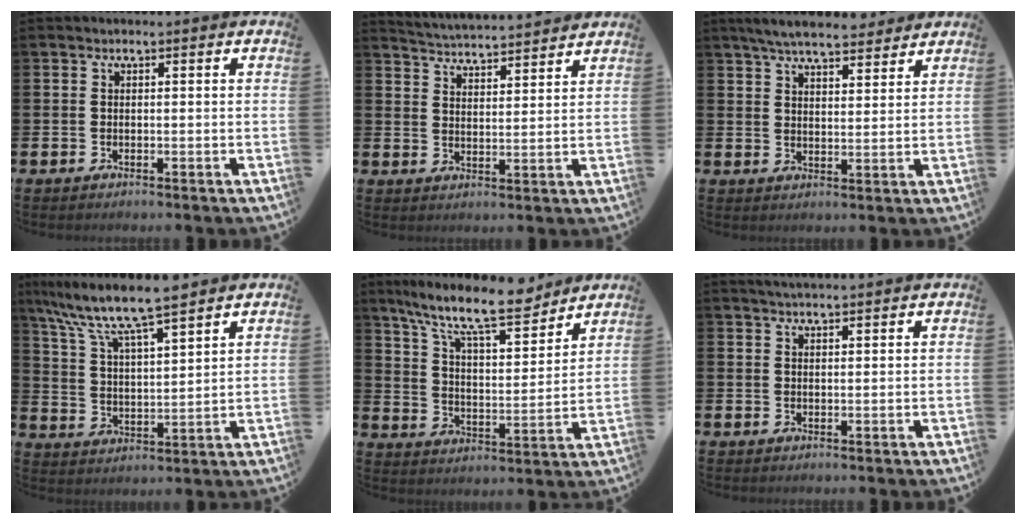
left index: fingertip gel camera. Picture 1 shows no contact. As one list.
[{"total": 4.5, "force": [4.5, -0.1, -0.2], "torque": [-0.018, -0.035, 0.081]}, {"total": 6.2, "force": [5.8, 1.1, 1.6], "torque": [-0.040, -0.025, 0.104]}, {"total": 9.2, "force": [8.2, 1.0, 4.1], "torque": [-0.115, -0.043, 0.143]}, {"total": 12.4, "force": [10.4, 2.6, 6.2], "torque": [-0.137, -0.060, 0.177]}, {"total": 2.6, "force": [2.5, 0.1, 0.5], "torque": [-0.013, -0.007, 0.046]}]